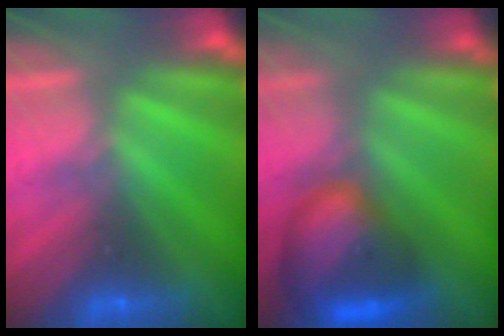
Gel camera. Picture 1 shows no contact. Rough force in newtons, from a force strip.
{"total": 7.5}